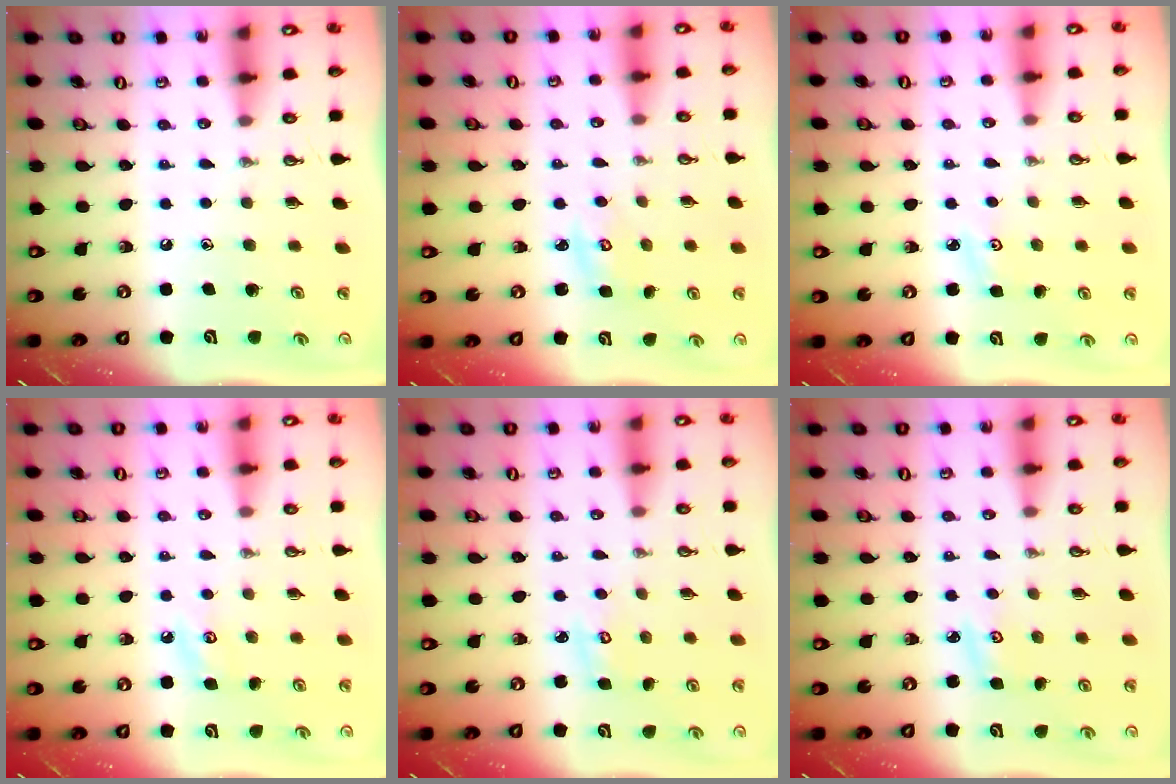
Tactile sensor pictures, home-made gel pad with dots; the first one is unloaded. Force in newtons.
{"total": 2.7, "press": 2.7, "slide": 0.3}
{"total": 2.7, "press": 2.6, "slide": 0.4}
{"total": 5.1, "press": 5.1, "slide": 0.8}
{"total": 2.9, "press": 2.9, "slide": 0.2}
{"total": 3.5, "press": 3.4, "slide": 0.4}